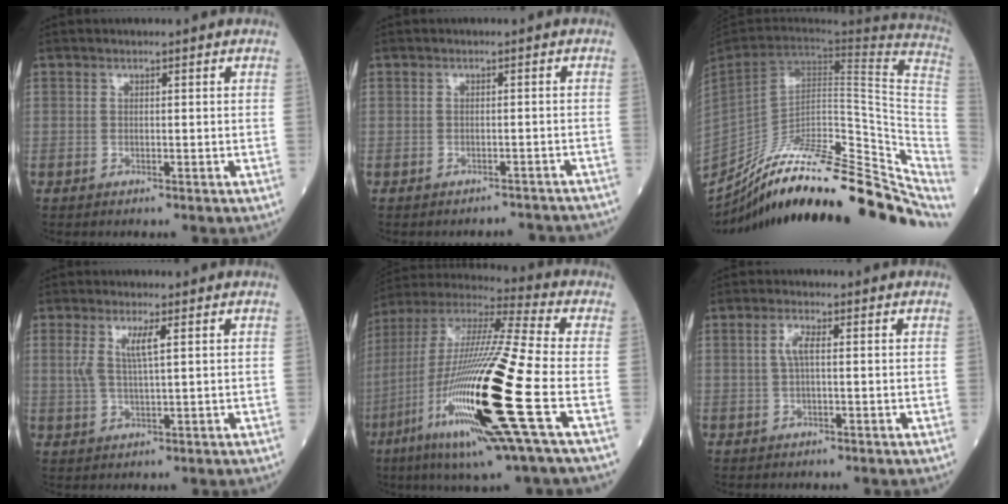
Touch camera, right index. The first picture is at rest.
{"total": 5.8, "force": [-5.6, 1.4, 0.7], "torque": [0.002, 0.003, -0.056]}
{"total": 32.7, "force": [-24.9, 7.9, 19.7], "torque": [-0.229, -0.018, -0.360]}
{"total": 4.1, "force": [1.4, 0.5, 3.8], "torque": [-0.083, 0.002, 0.029]}
{"total": 26.4, "force": [-7.7, 1.3, 25.2], "torque": [-0.508, -0.045, -0.150]}
{"total": 2.4, "force": [0.3, 0.4, 2.3], "torque": [-0.051, 0.004, 0.007]}